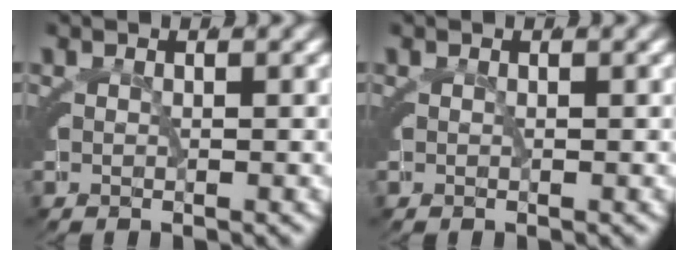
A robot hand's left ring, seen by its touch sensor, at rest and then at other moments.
{"total": 0.0}